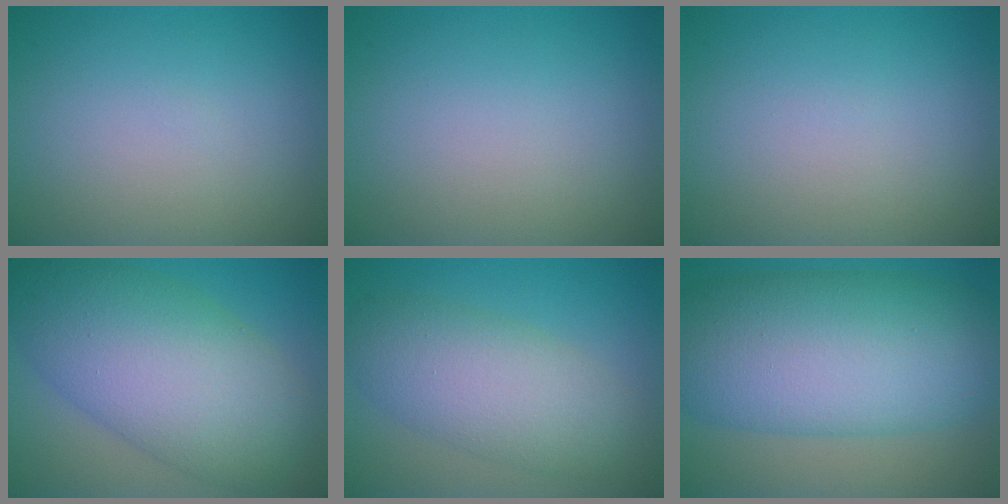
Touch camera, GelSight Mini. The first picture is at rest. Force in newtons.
{"total": 0.0}
{"total": 0.0}
{"total": 11.6, "press": 11.6, "slide": 0.3}
{"total": 6.5, "press": 6.5, "slide": 0.1}
{"total": 13.1, "press": 13.1, "slide": 0.1}